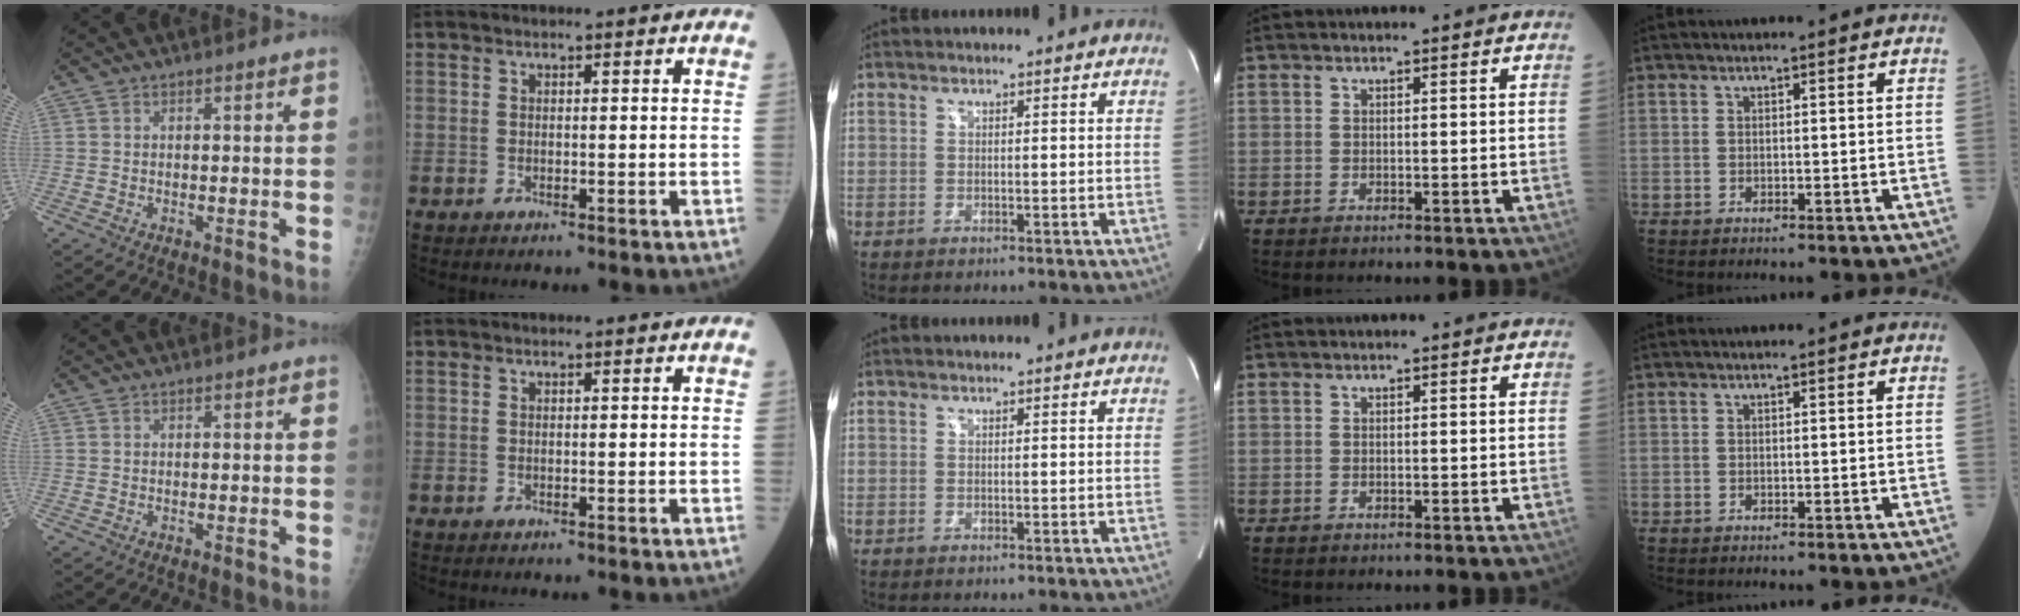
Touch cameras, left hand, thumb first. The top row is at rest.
{}